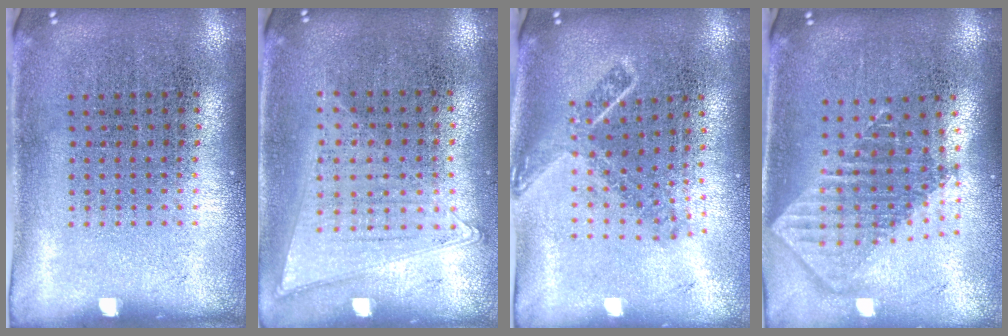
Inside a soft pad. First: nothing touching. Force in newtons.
{"total": 1.0, "press": 1.0, "slide": 0.3}
{"total": 1.8, "press": 1.3, "slide": 1.3}
{"total": 1.9, "press": 1.5, "slide": 1.2}